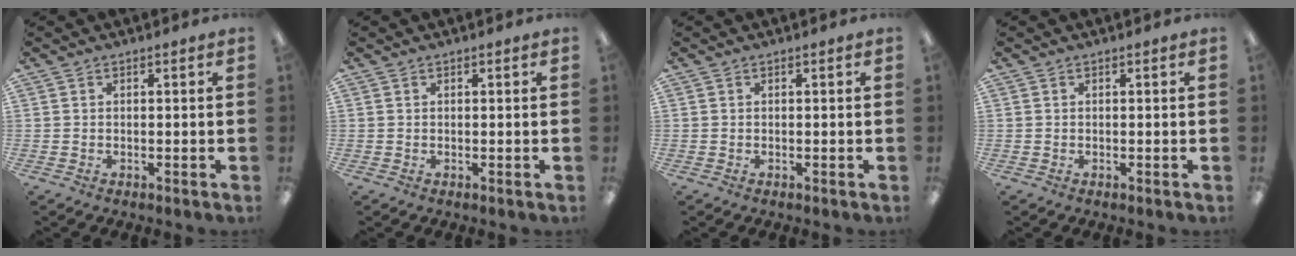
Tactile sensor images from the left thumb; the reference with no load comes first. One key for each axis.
{"total": 0.0}
{"total": 0.0}
{"total": 0.0}